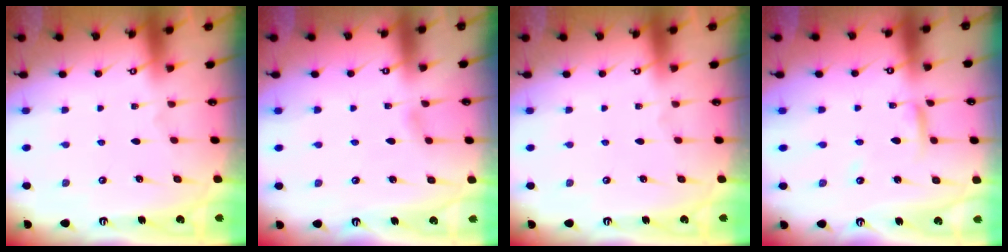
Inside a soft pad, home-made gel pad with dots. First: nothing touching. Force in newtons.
{"total": 4.2, "press": 4.2, "slide": 0.5}
{"total": 0.0}
{"total": 4.4, "press": 4.4, "slide": 0.4}